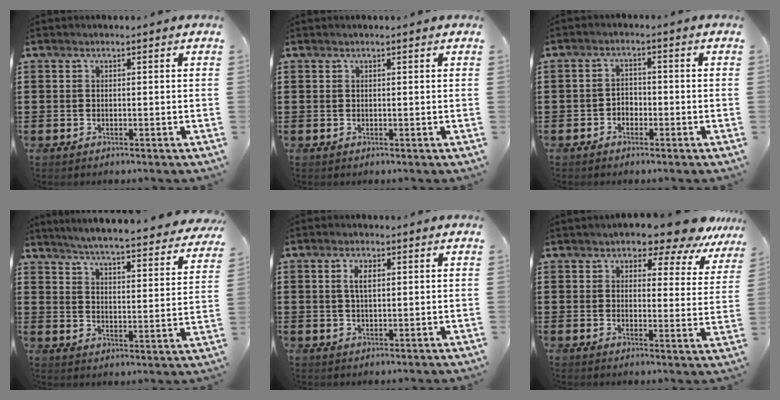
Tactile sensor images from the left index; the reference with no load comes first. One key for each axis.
{"total": 0.0}
{"total": 1.9, "fx": -1.5, "fy": 1.2, "fz": 0.4, "tx": -0.014, "ty": 0.005, "tz": -0.033}
{"total": 4.8, "fx": 4.6, "fy": -0.6, "fz": 1.3, "tx": -0.050, "ty": -0.040, "tz": 0.073}
{"total": 2.7, "fx": 0.8, "fy": 1.1, "fz": 2.3, "tx": -0.051, "ty": 0.009, "tz": 0.012}
{"total": 6.2, "fx": 5.8, "fy": 1.2, "fz": 2.0, "tx": -0.042, "ty": -0.035, "tz": 0.097}